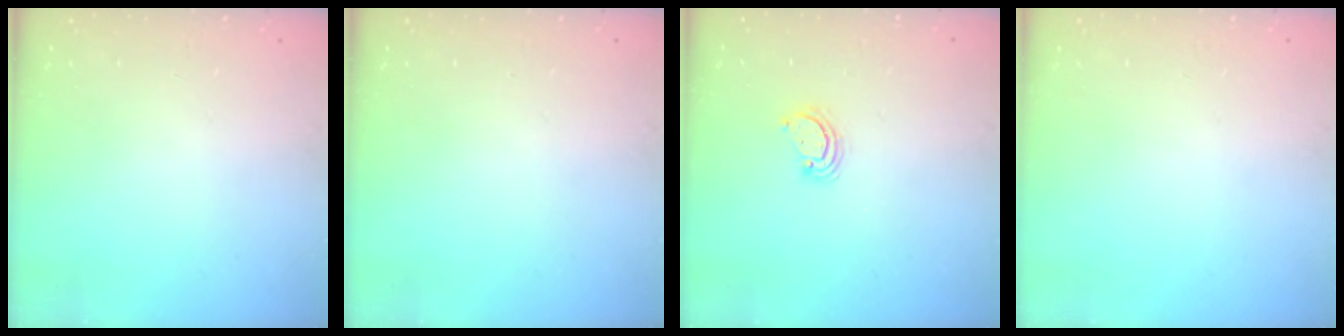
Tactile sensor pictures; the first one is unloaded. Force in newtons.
{"total": 0.0}
{"total": 2.6, "press": 2.6, "slide": 0.3}
{"total": 0.0}